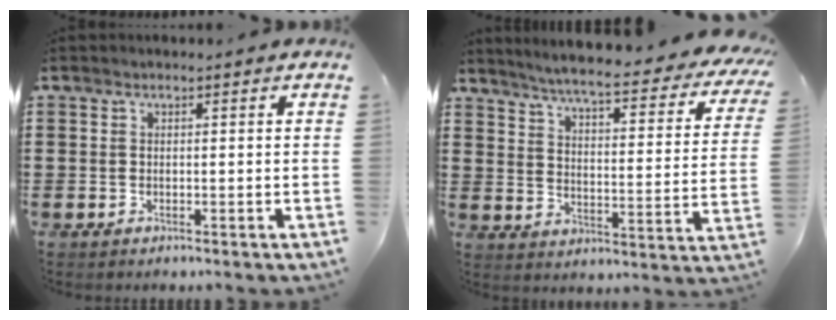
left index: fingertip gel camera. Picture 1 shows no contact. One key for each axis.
{"total": 5.9, "fx": 5.1, "fy": -0.5, "fz": 2.9, "tx": -0.072, "ty": -0.046, "tz": 0.079}